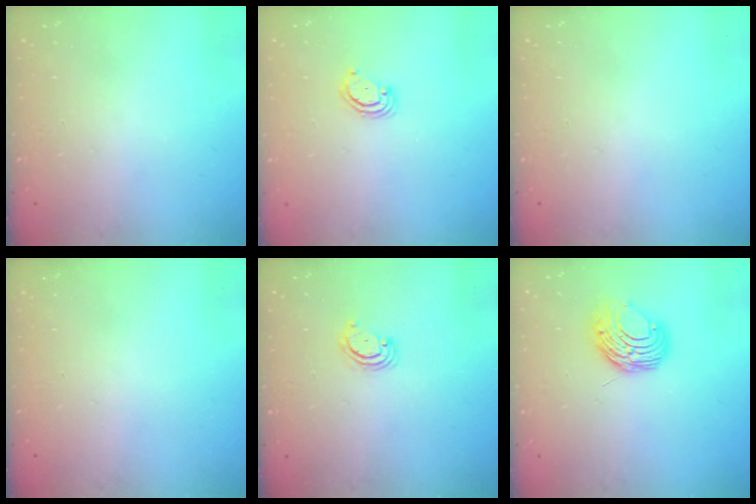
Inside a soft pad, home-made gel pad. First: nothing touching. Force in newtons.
{"total": 2.9, "press": 2.9, "slide": 0.2}
{"total": 0.0}
{"total": 0.0}
{"total": 2.9, "press": 2.8, "slide": 0.4}
{"total": 8.8, "press": 8.8, "slide": 0.8}